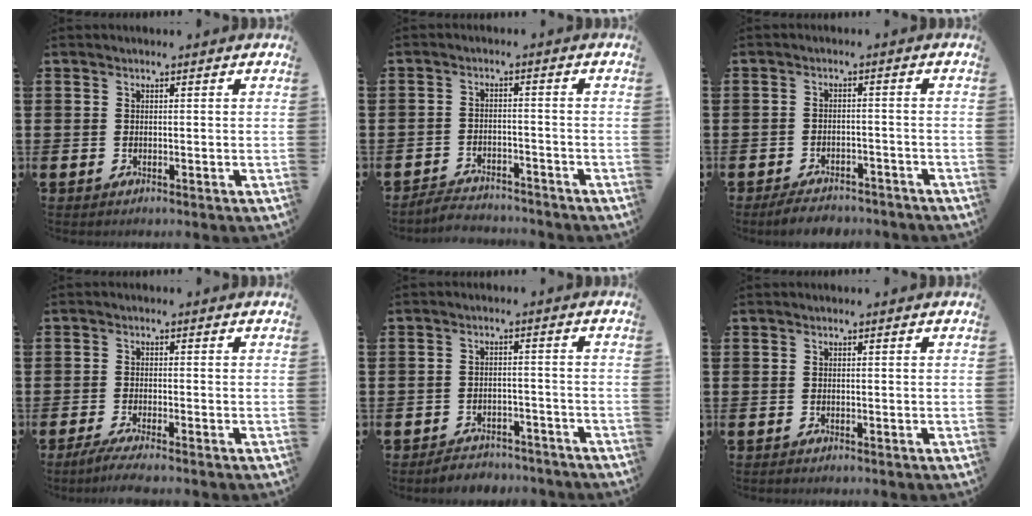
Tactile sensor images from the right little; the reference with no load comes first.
{"total": 2.9, "force": [-2.9, 0.3, 0.0], "torque": [-0.005, 0.004, -0.063]}
{"total": 2.9, "force": [-2.8, 0.4, 0.5], "torque": [-0.011, 0.008, -0.058]}
{"total": 2.2, "force": [-1.5, 0.0, 1.6], "torque": [-0.024, -0.001, -0.027]}
{"total": 2.8, "force": [-2.8, 0.4, -0.1], "torque": [-0.006, 0.004, -0.061]}
{"total": 0.0}